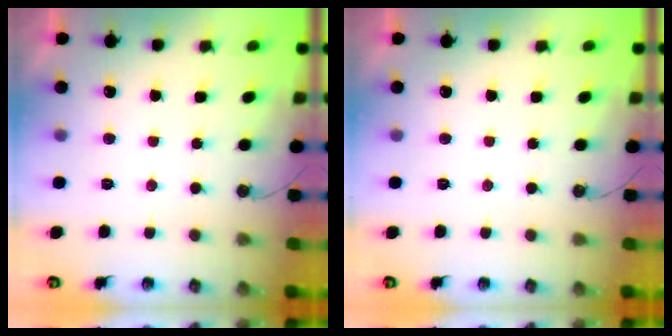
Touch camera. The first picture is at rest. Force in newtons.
{"total": 0.0}